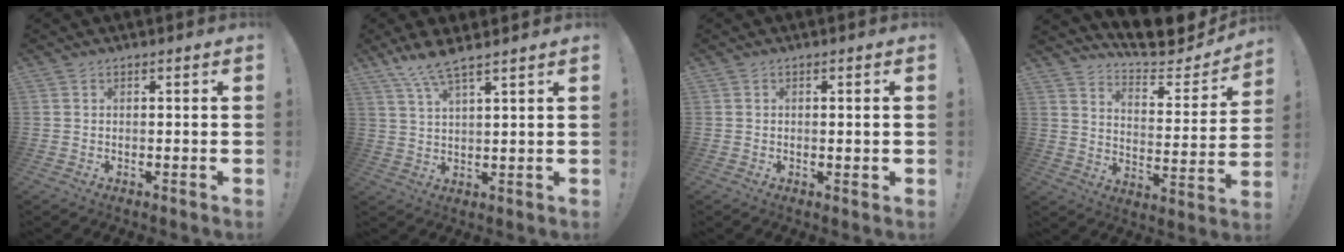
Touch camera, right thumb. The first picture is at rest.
{"total": 6.7, "force": [5.7, 1.2, 3.4], "torque": [-0.076, -0.022, 0.105]}
{"total": 1.6, "force": [0.1, 0.2, 1.6], "torque": [-0.018, -0.005, 0.000]}
{"total": 10.9, "force": [10.0, 2.3, 3.5], "torque": [-0.062, -0.089, 0.172]}